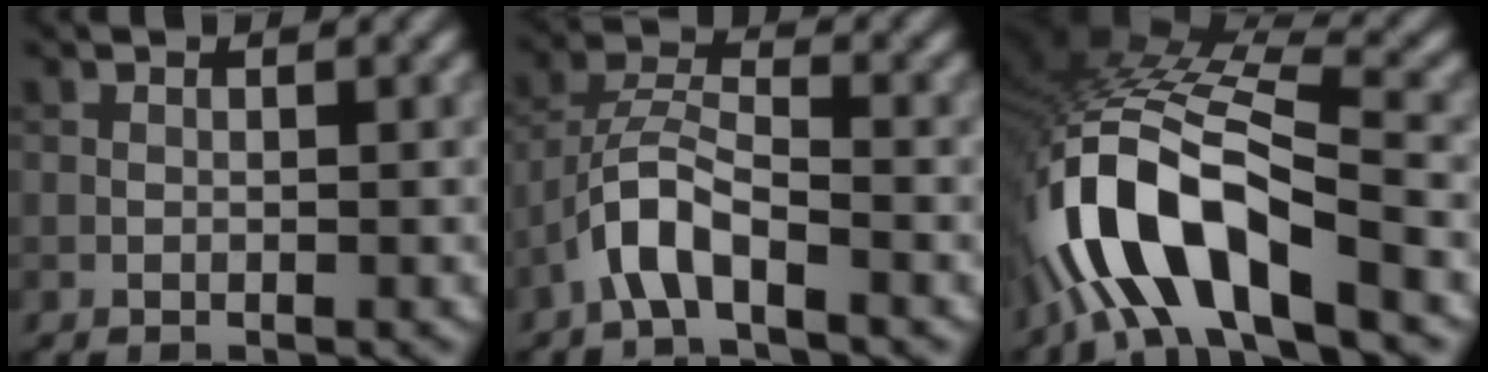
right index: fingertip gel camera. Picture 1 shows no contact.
{"total": 4.3, "force": [-2.6, 1.3, 3.2], "torque": [-0.062, 0.015, -0.056]}
{"total": 11.9, "force": [-5.9, 4.7, 9.2], "torque": [-0.178, 0.009, -0.112]}